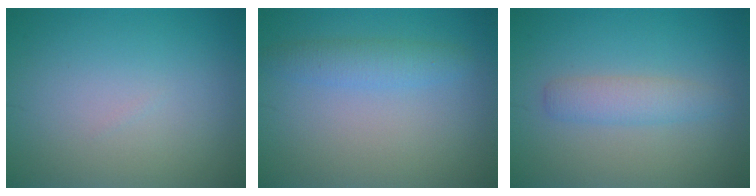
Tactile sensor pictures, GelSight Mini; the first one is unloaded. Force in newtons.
{"total": 2.3, "press": 2.3, "slide": 0.2}
{"total": 2.4, "press": 2.4, "slide": 0.1}